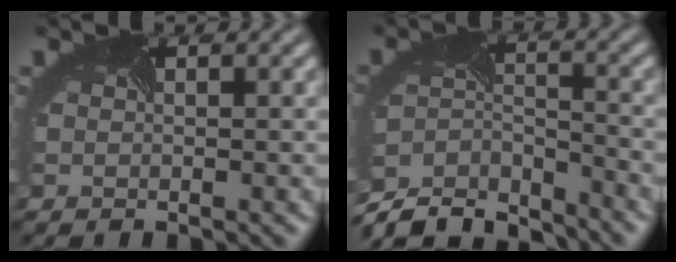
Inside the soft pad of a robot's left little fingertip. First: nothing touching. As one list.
[{"total": 8.0, "force": [-7.9, 1.3, 1.2], "torque": [-0.032, -0.010, -0.138]}]